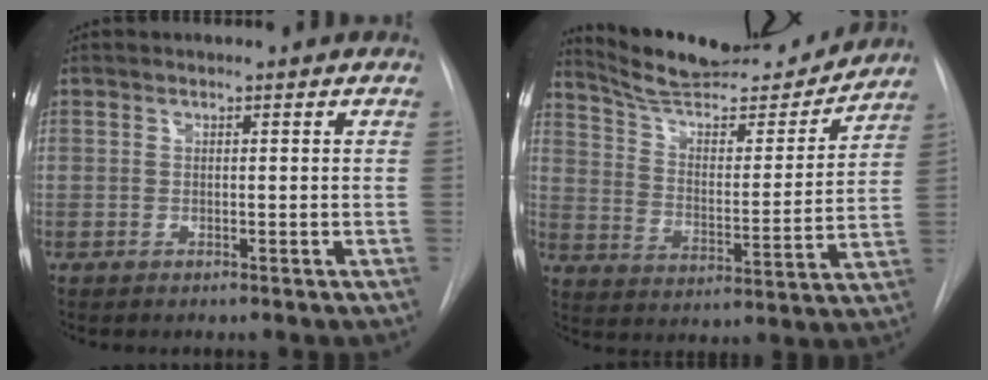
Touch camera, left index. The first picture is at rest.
{"total": 18.8, "force": [17.6, 2.8, 5.8], "torque": [-0.089, -0.022, 0.263]}